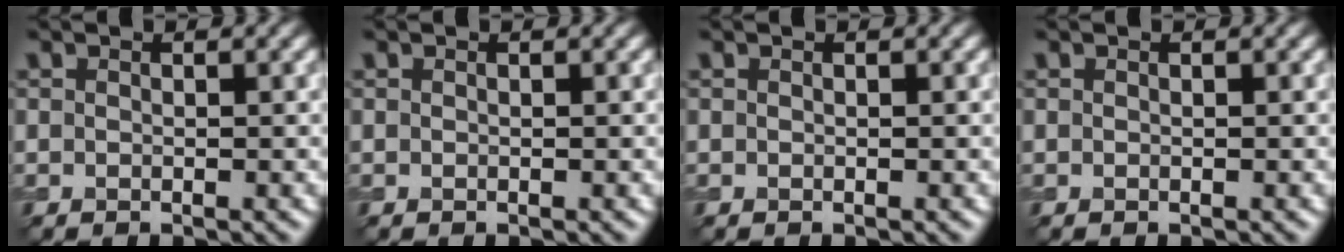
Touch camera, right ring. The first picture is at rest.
{"total": 0.0}
{"total": 0.0}
{"total": 0.0}